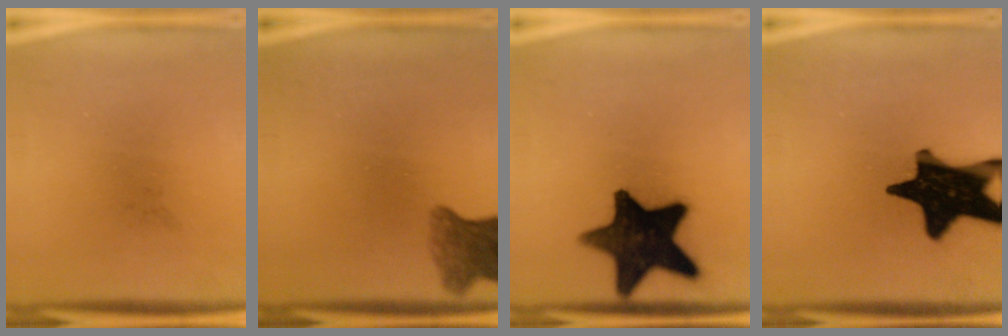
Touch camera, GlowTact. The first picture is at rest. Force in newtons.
{"total": 5.7}
{"total": 17.7}
{"total": 19.9}